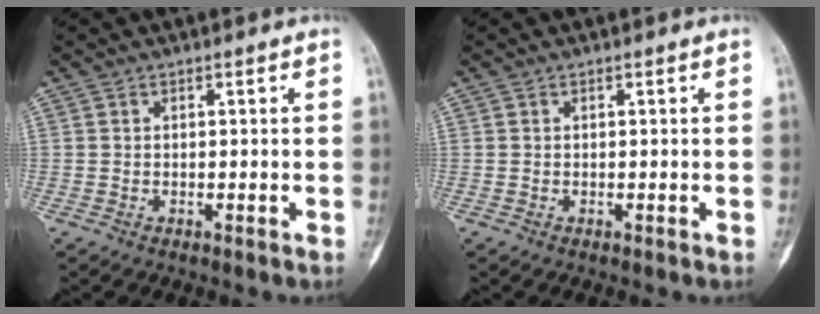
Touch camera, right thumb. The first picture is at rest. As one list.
[{"total": 0.0}]